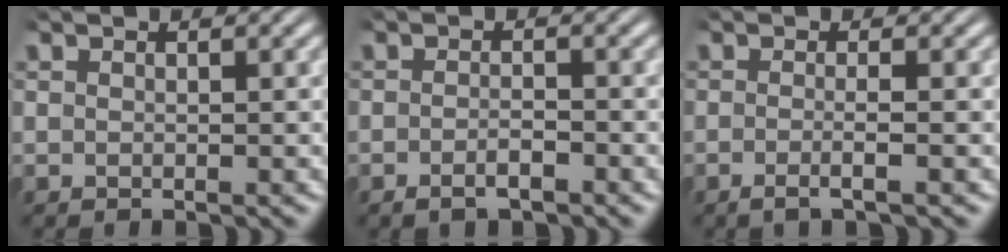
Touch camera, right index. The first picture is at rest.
{"total": 2.0, "force": [-1.6, 0.6, 1.1], "torque": [-0.023, -0.002, -0.027]}
{"total": 1.9, "force": [-1.2, -0.2, 1.4], "torque": [-0.036, -0.008, -0.019]}